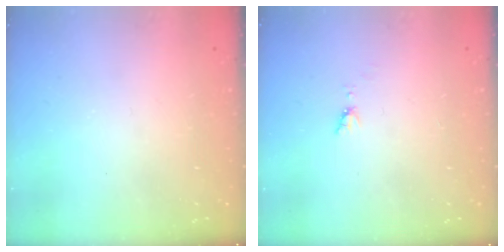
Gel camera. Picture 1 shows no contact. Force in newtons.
{"total": 5.7, "press": 5.7, "slide": 0.6}